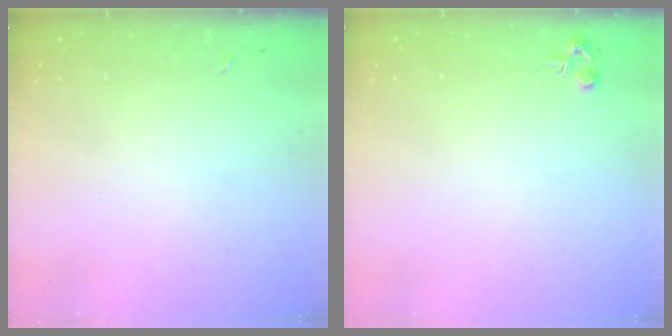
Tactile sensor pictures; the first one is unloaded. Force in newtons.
{"total": 4.7, "press": 4.7, "slide": 0.2}